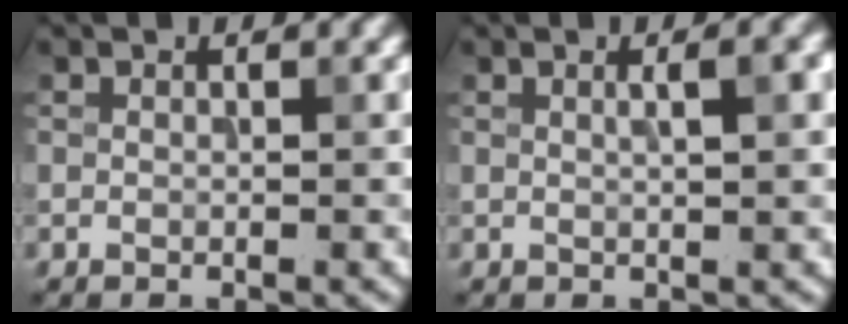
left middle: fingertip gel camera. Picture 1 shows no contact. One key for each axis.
{"total": 3.1, "fx": 0.8, "fy": 1.0, "fz": 2.8, "tx": -0.021, "ty": 0.009, "tz": 0.005}